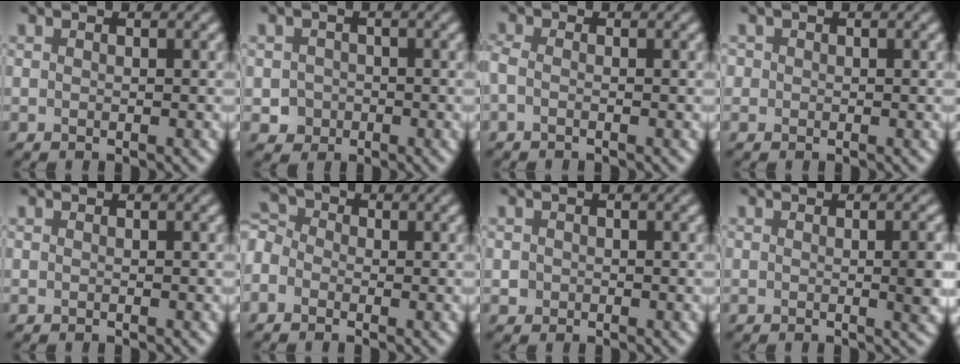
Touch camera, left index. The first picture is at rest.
{"total": 1.7, "force": [-0.6, 1.6, 0.3], "torque": [0.001, -0.004, -0.012]}
{"total": 1.2, "force": [-0.8, 0.5, 0.8], "torque": [-0.018, -0.001, -0.021]}
{"total": 0.7, "force": [0.0, 0.7, 0.2], "torque": [-0.002, -0.002, -0.001]}
{"total": 0.0}
{"total": 3.0, "force": [-0.7, 2.6, 1.5], "torque": [-0.029, 0.020, -0.027]}
{"total": 0.8, "force": [-0.2, 0.7, 0.2], "torque": [-0.003, -0.004, -0.002]}
{"total": 2.1, "force": [0.1, 0.4, 2.1], "torque": [-0.029, -0.002, 0.001]}